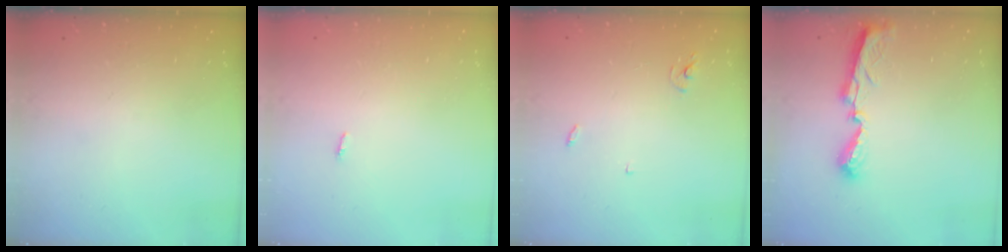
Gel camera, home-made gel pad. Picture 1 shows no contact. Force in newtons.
{"total": 2.8, "press": 1.8, "slide": 2.2}
{"total": 2.5, "press": 2.5, "slide": 0.1}
{"total": 8.0, "press": 8.0, "slide": 0.4}